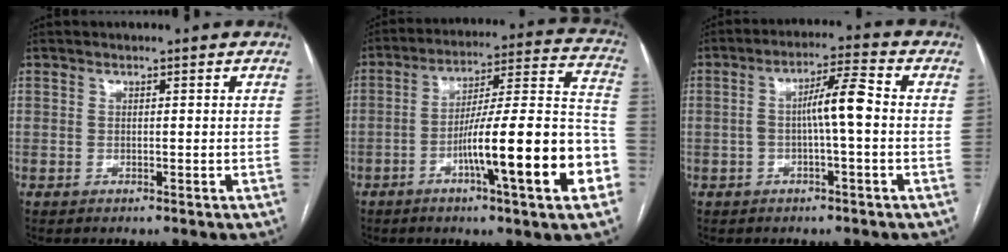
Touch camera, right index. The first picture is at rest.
{"total": 20.3, "force": [-7.2, 1.0, 19.0], "torque": [-0.239, 0.013, -0.109]}
{"total": 6.3, "force": [-0.5, 0.4, 6.3], "torque": [-0.107, 0.020, -0.008]}